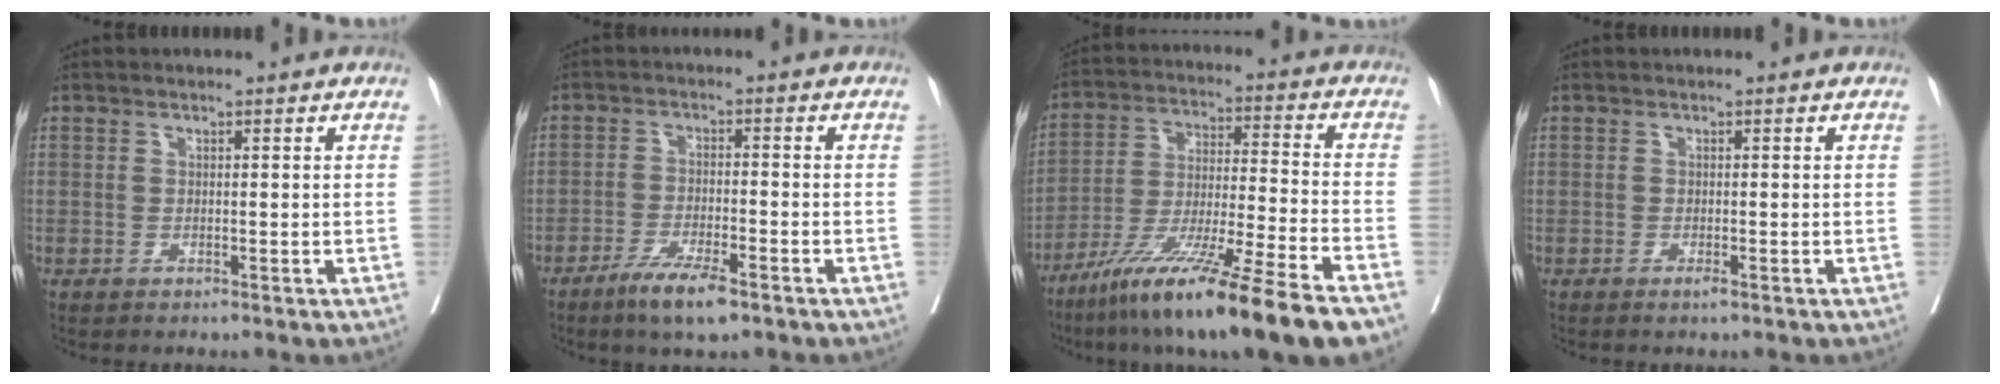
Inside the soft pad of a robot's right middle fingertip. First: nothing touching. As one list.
[{"total": 6.3, "force": [-4.2, 0.8, 4.6], "torque": [-0.088, -0.010, -0.073]}, {"total": 19.5, "force": [-13.5, -0.9, 14.0], "torque": [-0.226, -0.049, -0.235]}, {"total": 0.7, "force": [-0.4, 0.0, 0.6], "torque": [-0.010, -0.001, -0.007]}]